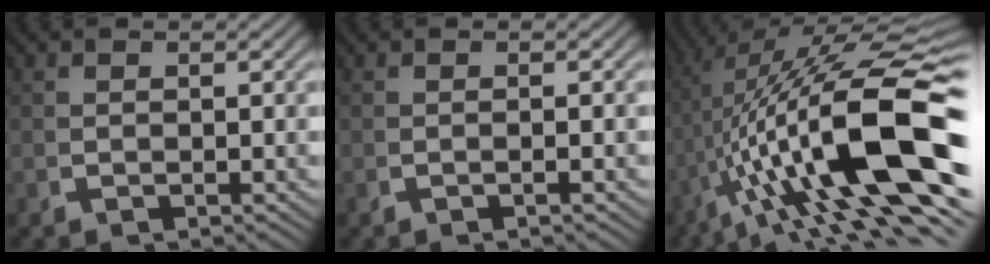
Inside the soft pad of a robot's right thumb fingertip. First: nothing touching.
{"total": 0.7, "force": [-0.3, -0.1, 0.6], "torque": [-0.012, 0.007, -0.007]}
{"total": 16.7, "force": [-0.6, 6.0, 15.6], "torque": [-0.268, -0.012, 0.014]}